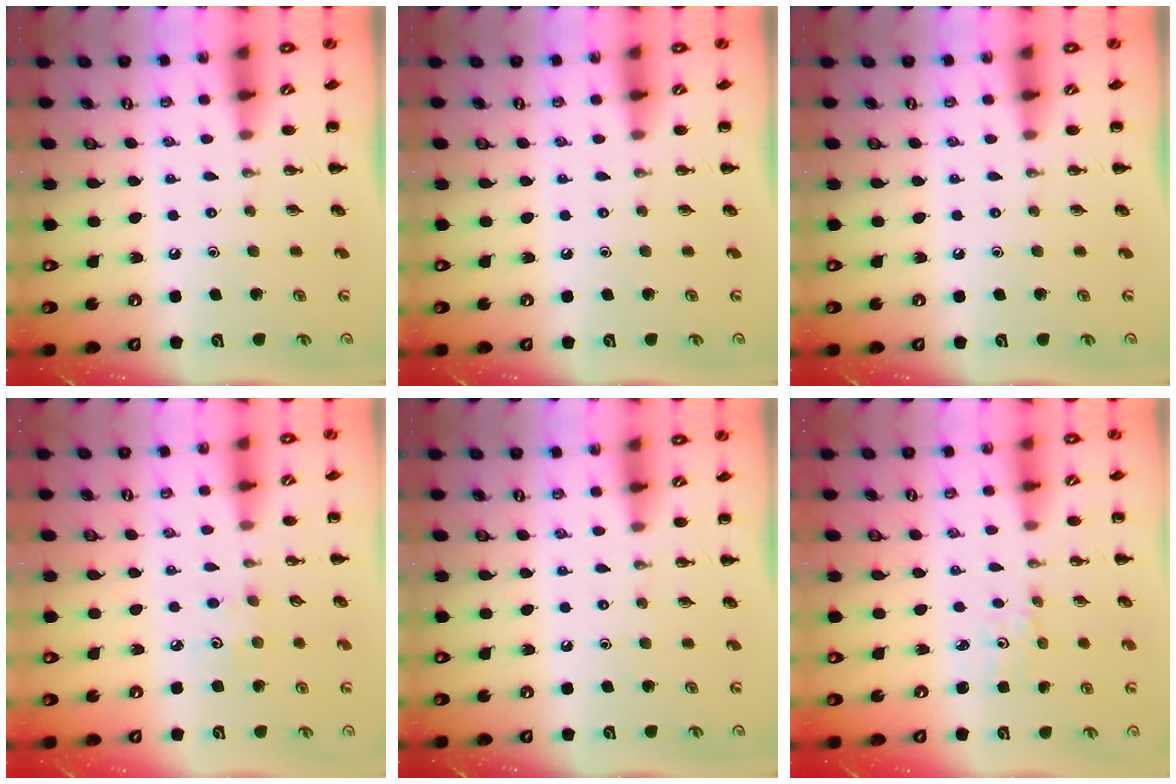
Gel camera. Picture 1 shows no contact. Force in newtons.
{"total": 0.0}
{"total": 0.0}
{"total": 2.9, "press": 2.8, "slide": 0.8}
{"total": 0.0}
{"total": 0.9, "press": 0.9, "slide": 0.3}